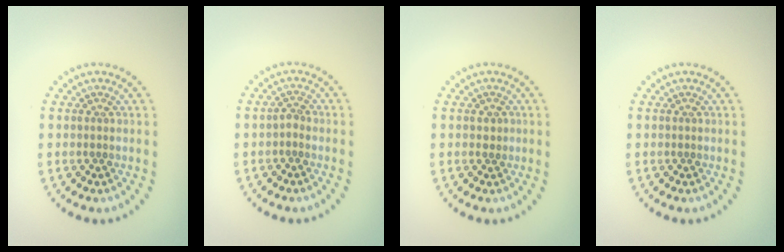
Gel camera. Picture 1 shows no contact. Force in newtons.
{"total": 0.8, "press": 0.6, "slide": 0.5}
{"total": 0.7, "press": 0.7, "slide": 0.2}
{"total": 0.0}